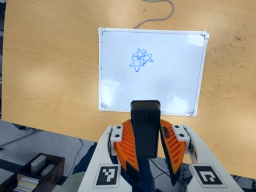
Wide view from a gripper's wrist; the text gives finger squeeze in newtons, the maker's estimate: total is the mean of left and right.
{"total": 10.0, "left": 8.4, "right": 11.6}